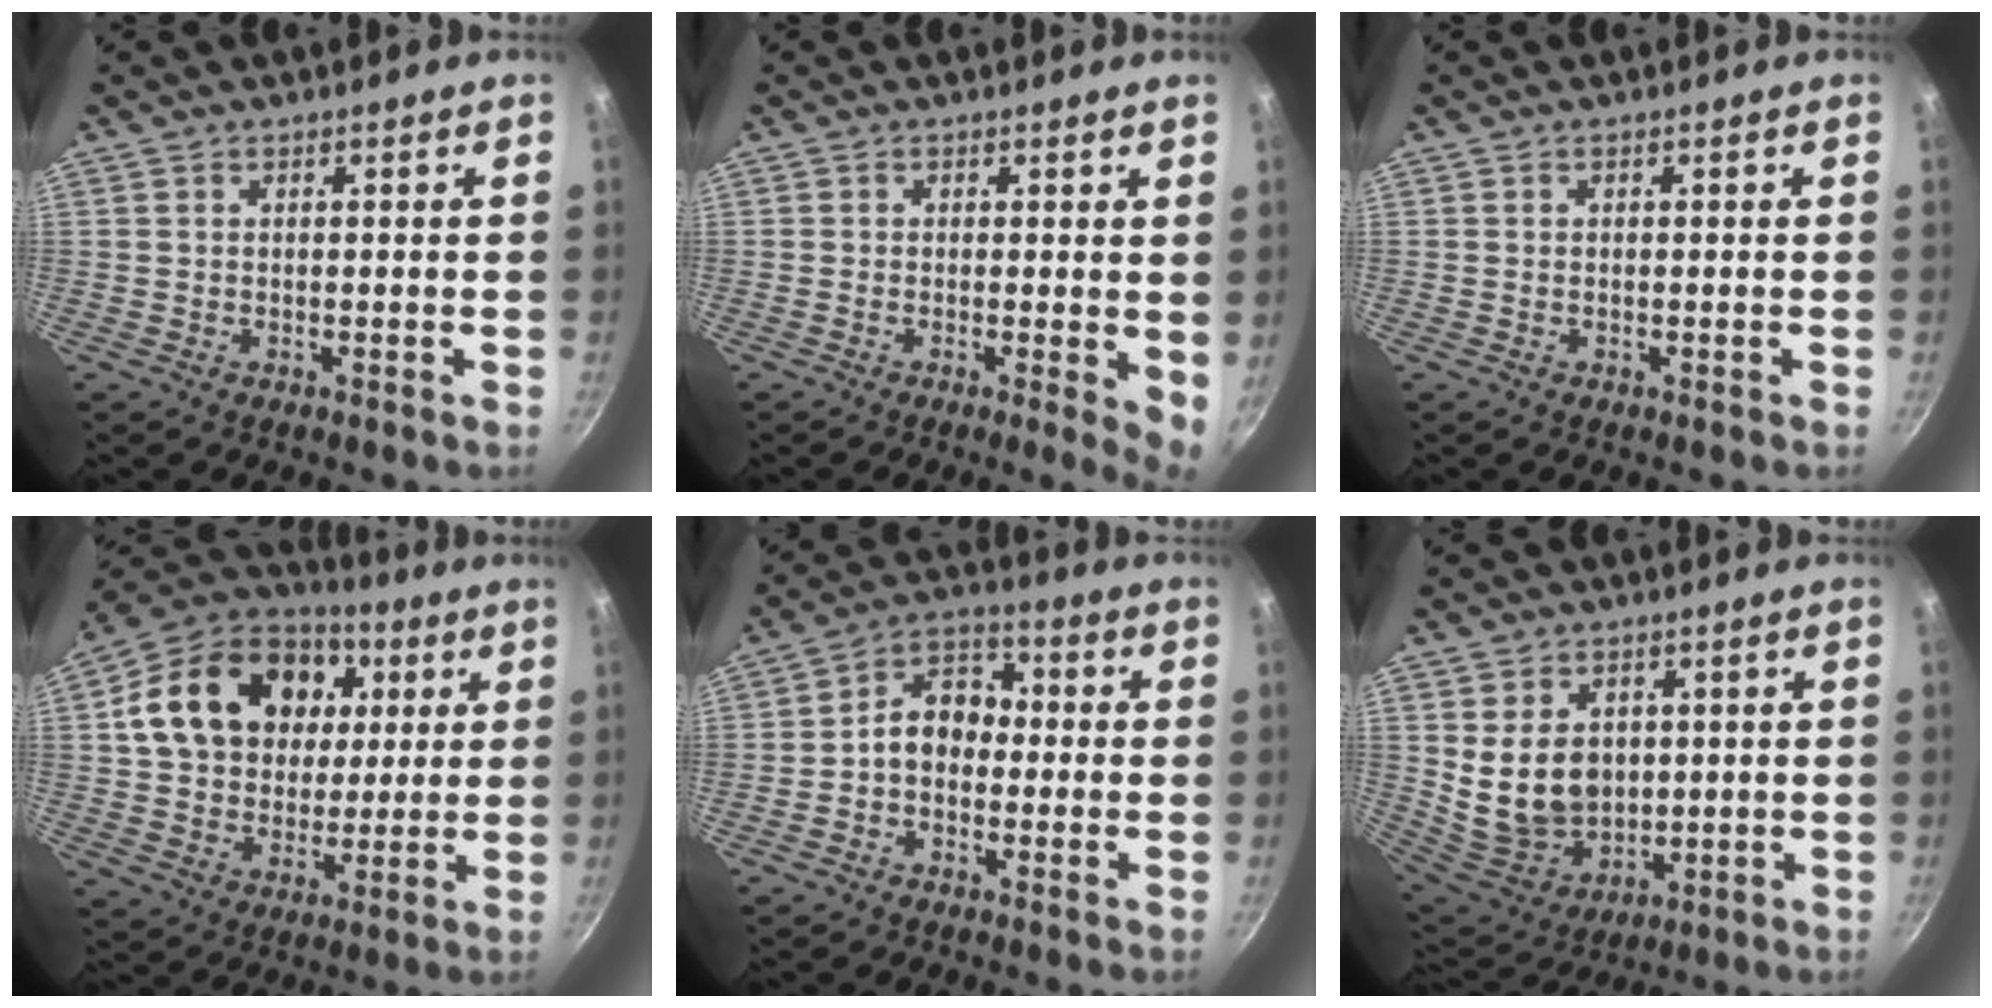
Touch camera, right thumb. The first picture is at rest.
{"total": 4.3, "force": [0.0, 1.2, 4.1], "torque": [-0.052, -0.010, -0.003]}
{"total": 0.0}
{"total": 22.3, "force": [5.3, 16.9, 13.5], "torque": [-0.210, 0.018, 0.085]}
{"total": 8.0, "force": [-1.3, 5.9, 5.3], "torque": [-0.053, 0.038, -0.041]}
{"total": 13.1, "force": [1.4, 10.2, 8.0], "torque": [-0.124, -0.020, 0.049]}